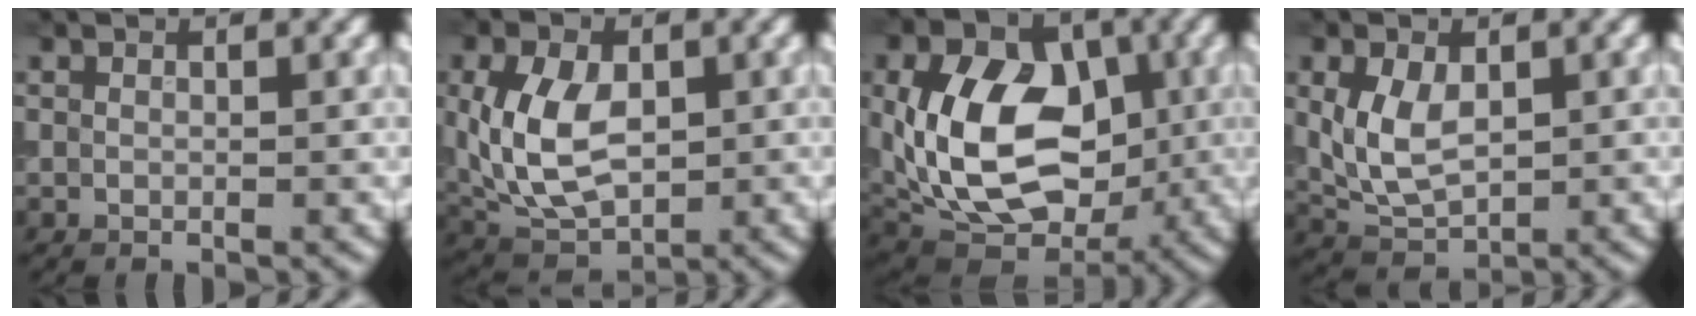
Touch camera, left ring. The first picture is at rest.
{"total": 7.9, "force": [0.4, 5.1, 6.1], "torque": [-0.133, 0.001, 0.006]}
{"total": 12.4, "force": [0.0, 8.4, 9.1], "torque": [-0.169, -0.008, -0.004]}
{"total": 4.7, "force": [0.7, 2.9, 3.6], "torque": [-0.080, 0.003, 0.020]}